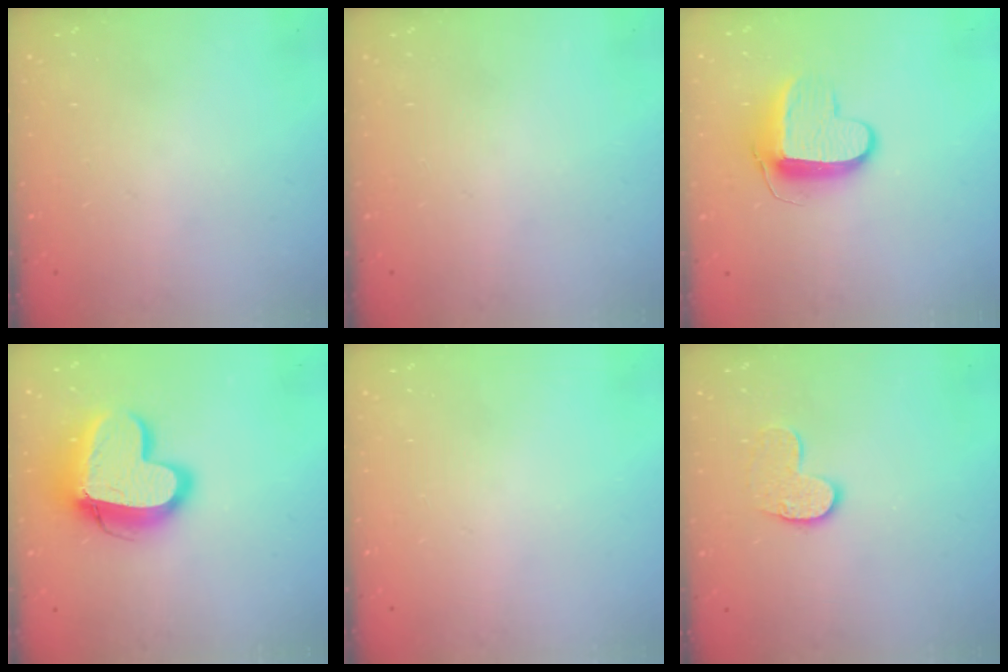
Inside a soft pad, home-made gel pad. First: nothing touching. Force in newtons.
{"total": 0.0}
{"total": 11.2, "press": 11.2, "slide": 0.8}
{"total": 16.8, "press": 16.7, "slide": 1.8}
{"total": 0.0}
{"total": 9.1, "press": 9.0, "slide": 0.6}